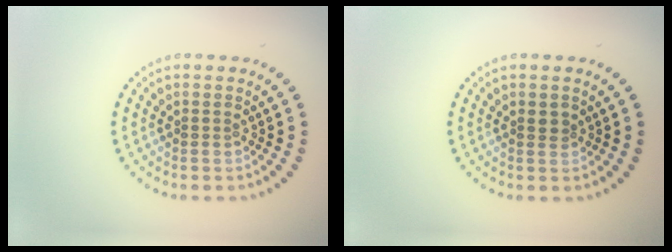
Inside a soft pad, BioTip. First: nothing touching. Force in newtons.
{"total": 1.0, "press": 0.8, "slide": 0.5}